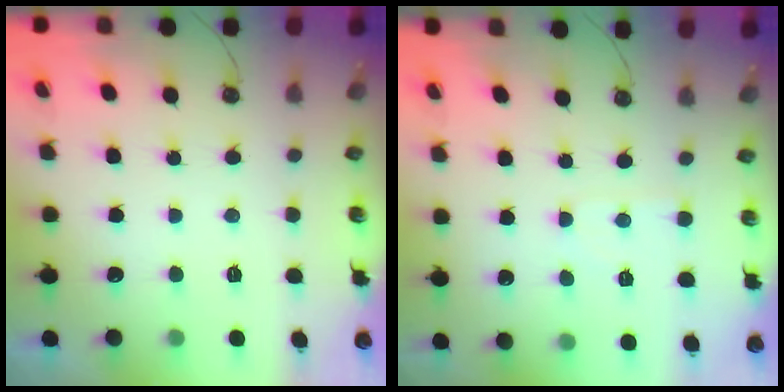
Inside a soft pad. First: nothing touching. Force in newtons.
{"total": 2.5, "press": 2.5, "slide": 0.4}